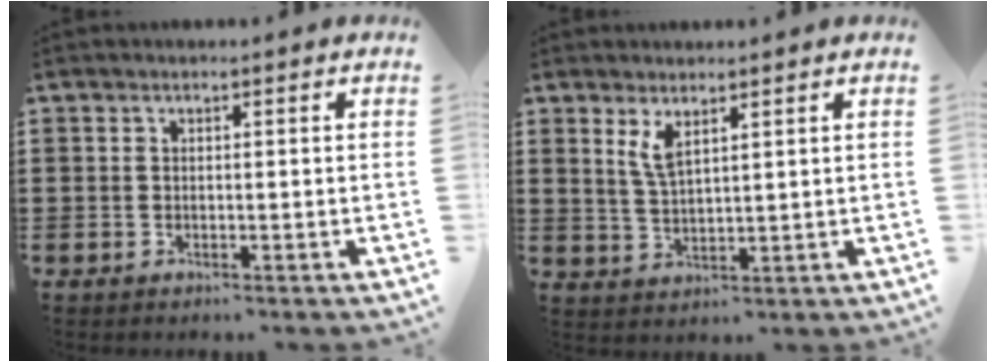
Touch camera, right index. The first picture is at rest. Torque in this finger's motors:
{"motor_torque": [0.35, -0.01, 0.16, 0.08]}